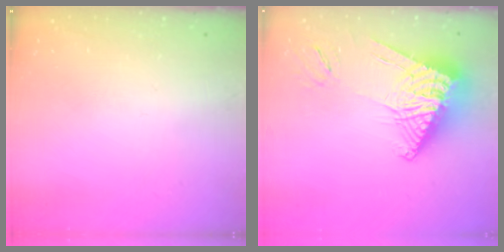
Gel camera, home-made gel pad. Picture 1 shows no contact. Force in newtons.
{"total": 14.2, "press": 14.1, "slide": 1.7}